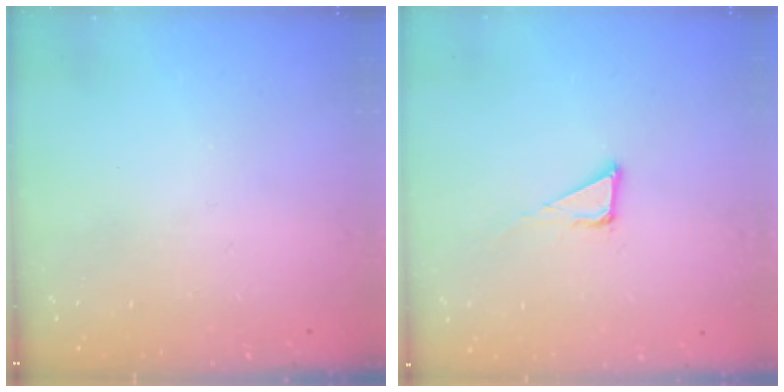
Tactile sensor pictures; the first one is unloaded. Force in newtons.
{"total": 4.3, "press": 4.3, "slide": 0.2}